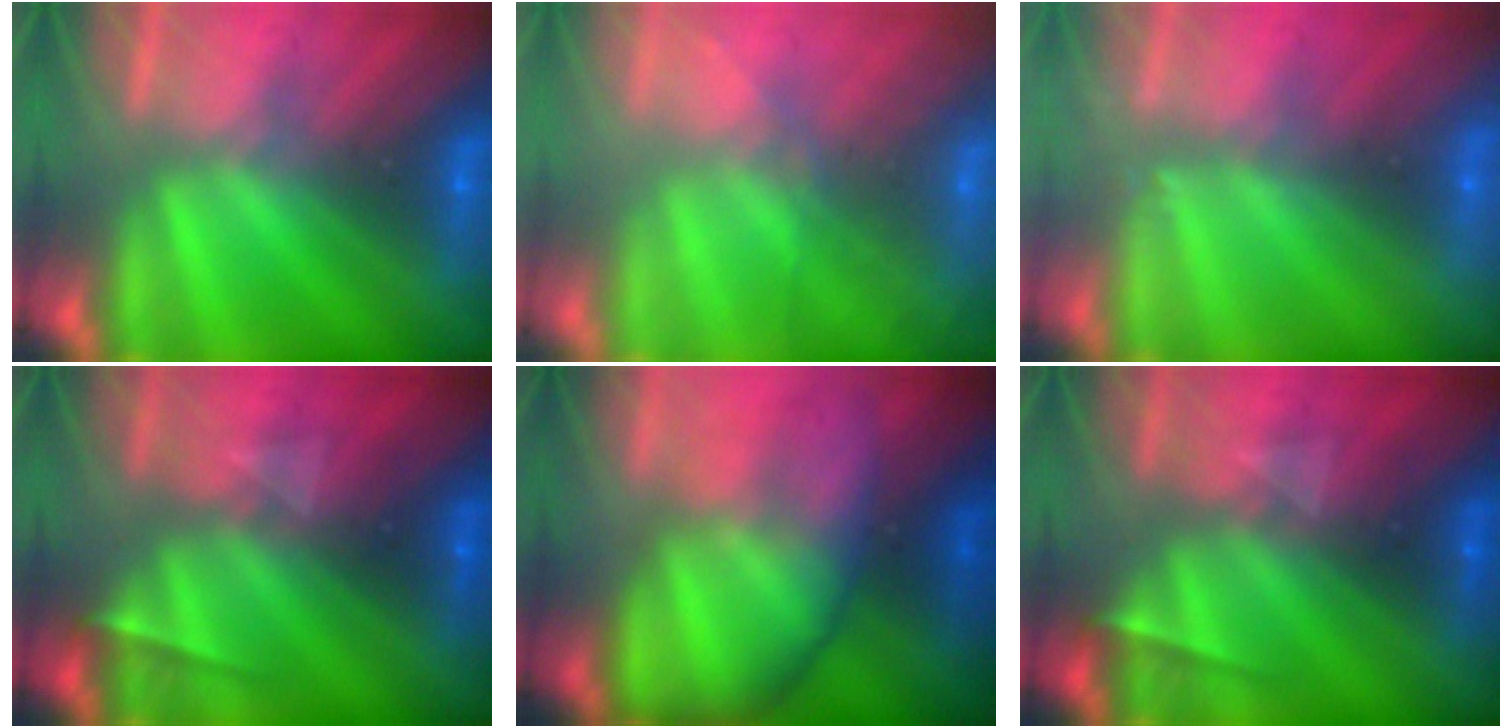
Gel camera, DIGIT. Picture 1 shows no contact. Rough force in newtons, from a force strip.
{"total": 9.6}
{"total": 2.4}
{"total": 2.3}
{"total": 8.6}
{"total": 2.3}